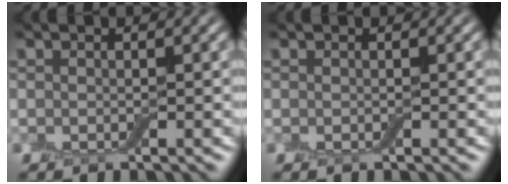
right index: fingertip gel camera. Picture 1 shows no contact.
{"total": 0.0}